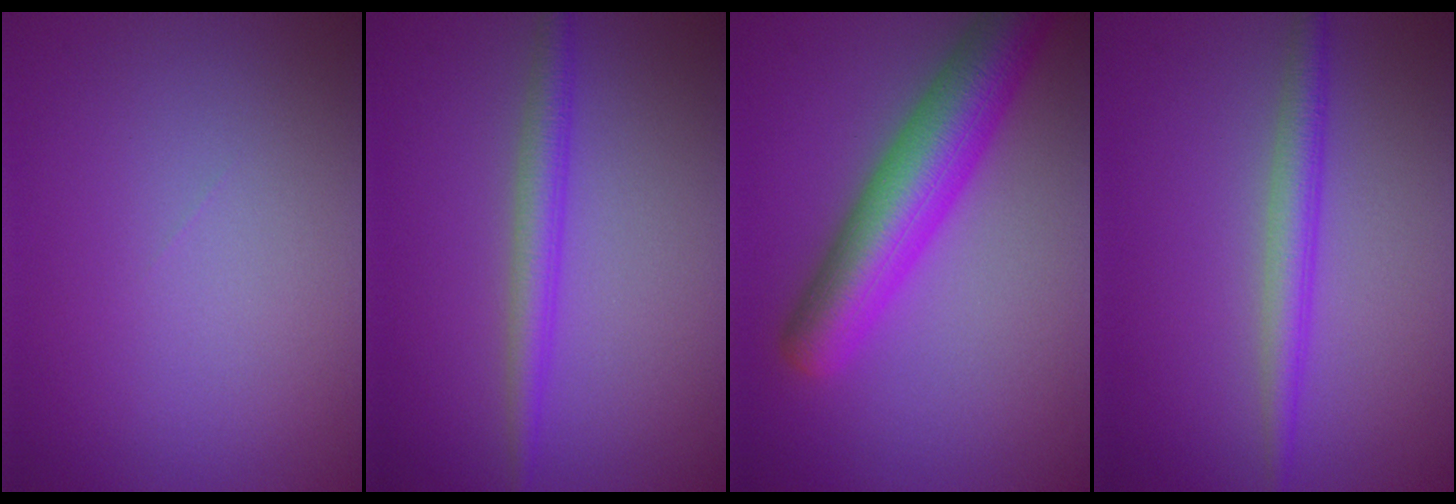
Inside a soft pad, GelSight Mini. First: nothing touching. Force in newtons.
{"total": 2.5, "press": 2.5, "slide": 0.1}
{"total": 7.8, "press": 7.8, "slide": 0.3}
{"total": 2.7, "press": 2.7, "slide": 0.1}